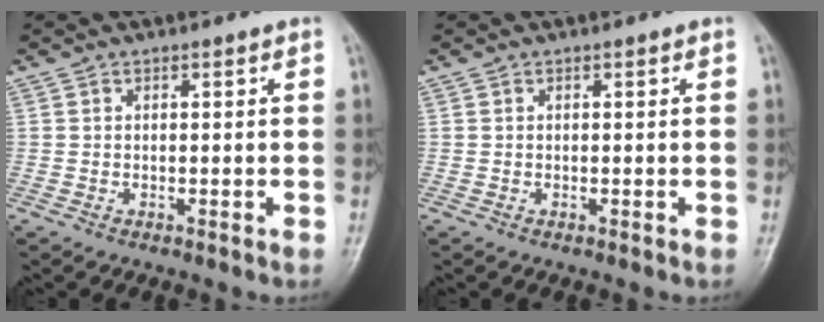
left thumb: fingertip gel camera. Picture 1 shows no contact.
{"total": 0.0}